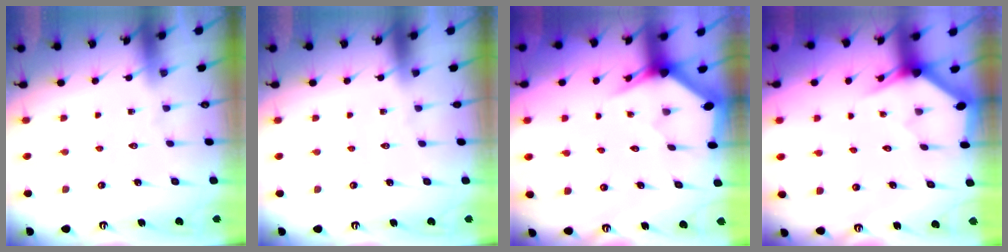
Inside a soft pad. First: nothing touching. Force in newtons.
{"total": 0.0}
{"total": 3.0, "press": 3.0, "slide": 0.0}
{"total": 3.0, "press": 3.0, "slide": 0.2}